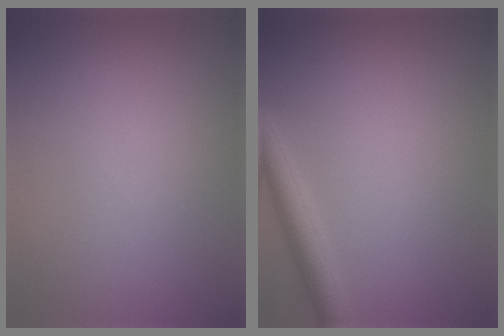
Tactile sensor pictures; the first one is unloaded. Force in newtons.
{"total": 3.1, "press": 3.1, "slide": 0.2}